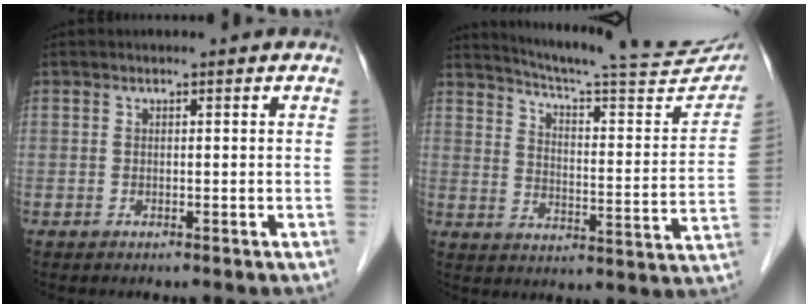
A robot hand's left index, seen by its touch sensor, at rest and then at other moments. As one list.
[{"total": 23.6, "force": [21.5, 1.6, 9.7], "torque": [-0.140, -0.057, 0.272]}]